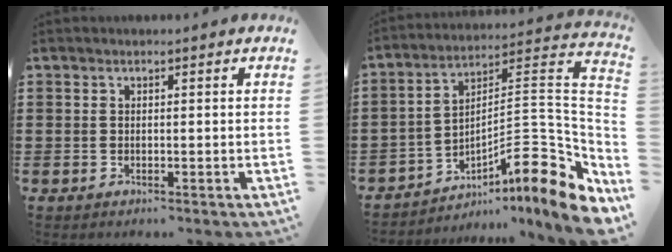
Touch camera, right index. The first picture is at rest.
{"total": 11.6, "force": [-5.8, 2.5, 9.7], "torque": [-0.122, -0.022, -0.115]}